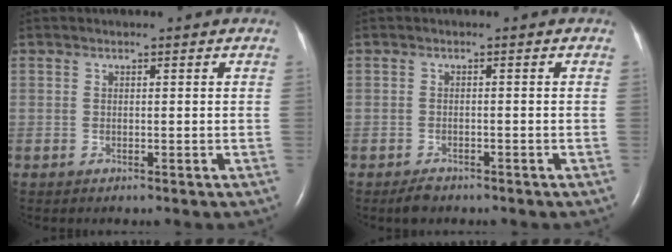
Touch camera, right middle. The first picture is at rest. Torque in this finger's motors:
{"motor_torque": [0.26, -0.12, -0.02, 0.00]}